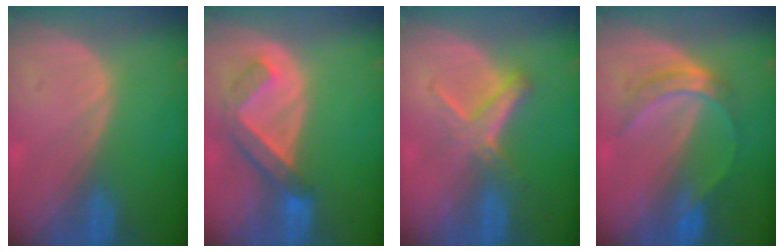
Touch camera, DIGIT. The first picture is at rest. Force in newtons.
{"total": 5.6, "press": 5.6, "slide": 0.3}
{"total": 5.8, "press": 5.1, "slide": 2.9}
{"total": 5.0, "press": 4.8, "slide": 1.5}